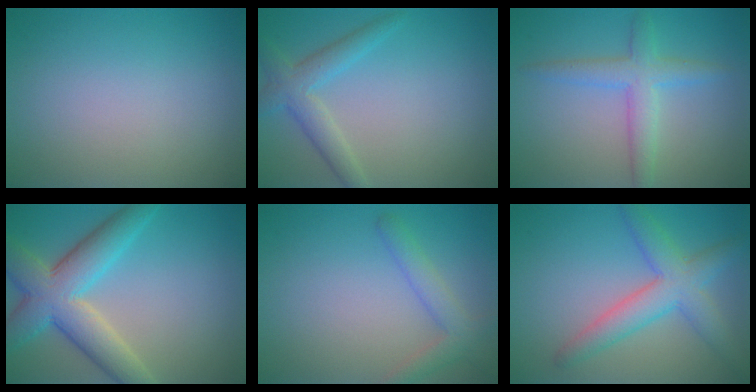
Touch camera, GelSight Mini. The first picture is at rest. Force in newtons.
{"total": 3.2, "press": 3.2, "slide": 0.1}
{"total": 3.4, "press": 3.4, "slide": 0.0}
{"total": 7.6, "press": 7.6, "slide": 0.5}
{"total": 2.6, "press": 2.6, "slide": 0.2}
{"total": 4.9, "press": 4.9, "slide": 0.2}